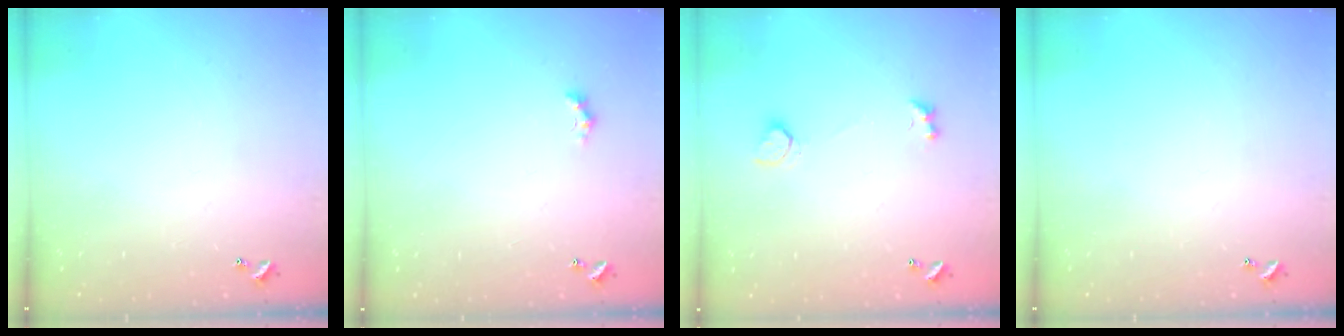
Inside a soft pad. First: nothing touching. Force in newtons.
{"total": 1.1, "press": 1.1, "slide": 0.4}
{"total": 2.3, "press": 1.9, "slide": 1.1}
{"total": 0.0}